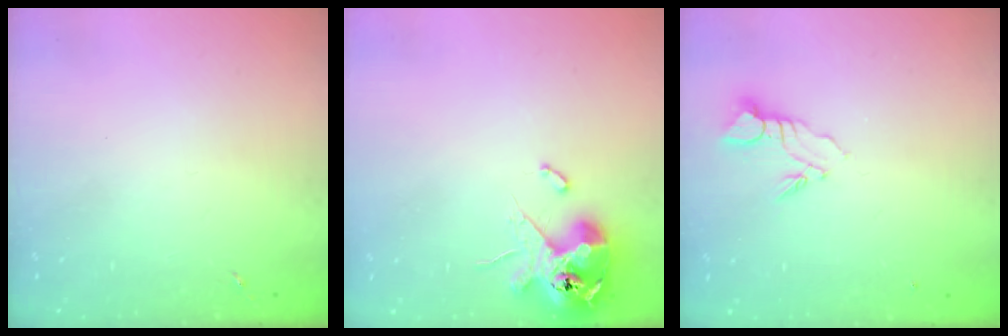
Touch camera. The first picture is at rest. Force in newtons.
{"total": 12.7, "press": 12.5, "slide": 2.1}
{"total": 4.2, "press": 4.2, "slide": 0.1}